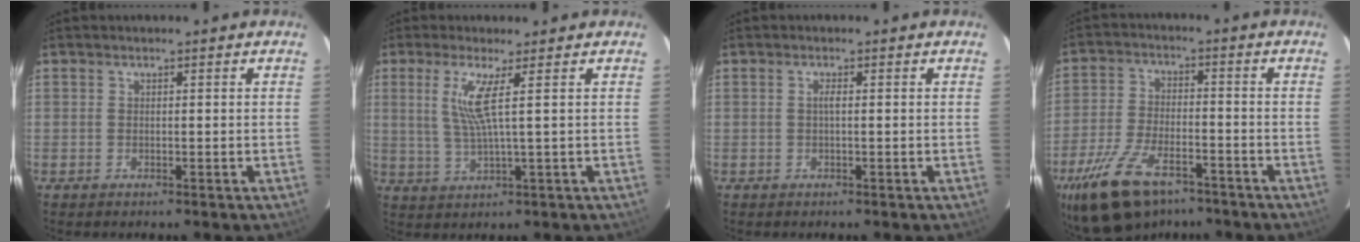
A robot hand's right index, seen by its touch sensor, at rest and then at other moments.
{"total": 5.7, "force": [1.8, -0.6, 5.4], "torque": [-0.107, -0.008, 0.040]}
{"total": 1.1, "force": [0.0, 0.0, 1.1], "torque": [-0.020, 0.002, -0.001]}
{"total": 16.5, "force": [-11.2, 7.5, 9.4], "torque": [-0.208, -0.027, -0.195]}